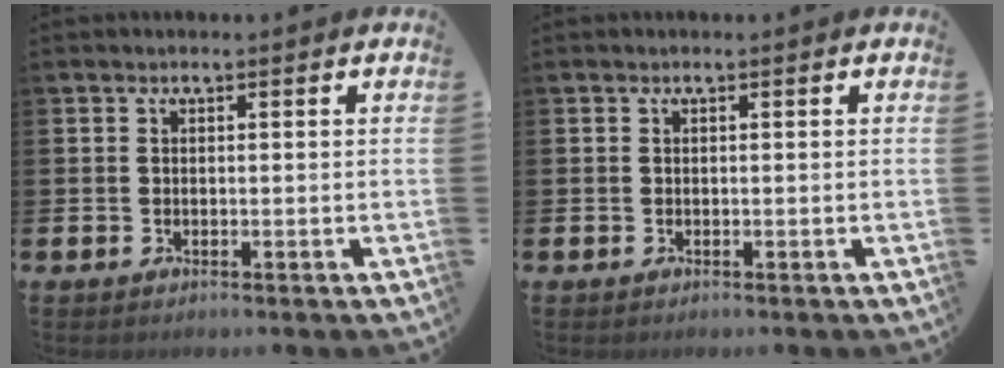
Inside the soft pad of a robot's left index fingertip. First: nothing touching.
{"total": 0.0}